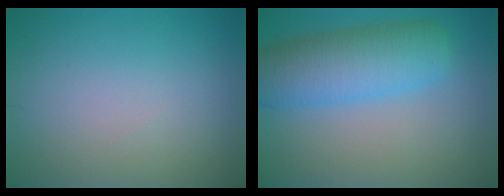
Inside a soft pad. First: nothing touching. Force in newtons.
{"total": 7.0, "press": 7.0, "slide": 0.1}